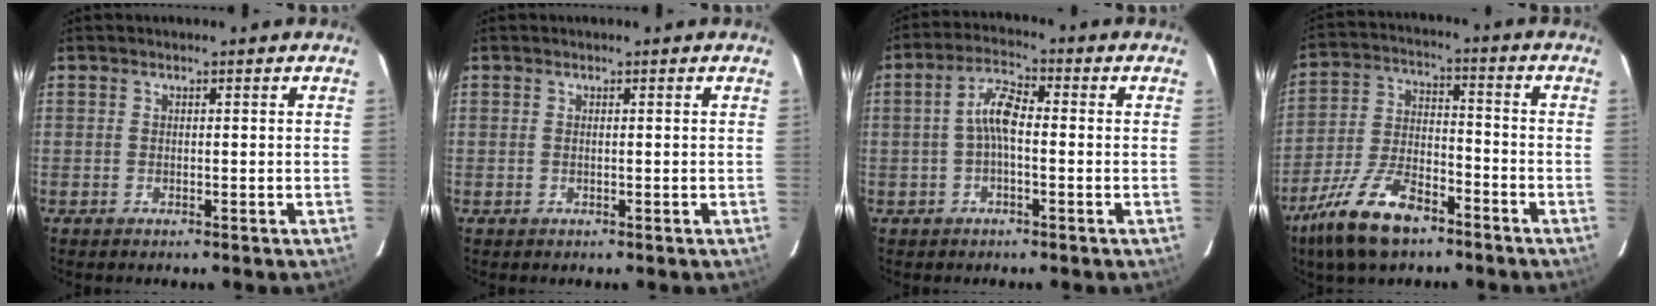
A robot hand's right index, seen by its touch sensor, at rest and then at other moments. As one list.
[{"total": 0.0}, {"total": 5.2, "force": [-0.7, 1.9, 4.8], "torque": [-0.099, 0.018, -0.016]}, {"total": 14.4, "force": [-9.9, 5.8, 8.7], "torque": [-0.194, -0.012, -0.180]}]